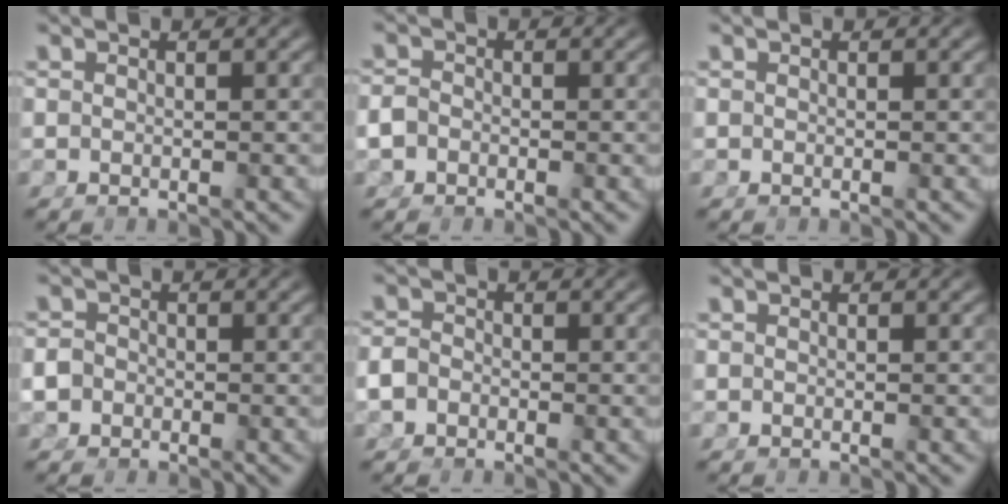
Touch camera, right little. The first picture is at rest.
{"total": 2.2, "force": [-1.1, 1.7, 0.8], "torque": [-0.026, -0.014, -0.015]}
{"total": 0.0}
{"total": 2.8, "force": [-1.2, 2.4, 0.7], "torque": [-0.026, -0.018, -0.015]}
{"total": 2.6, "force": [-1.3, 2.1, 0.9], "torque": [-0.028, -0.014, -0.019]}
{"total": 0.0}